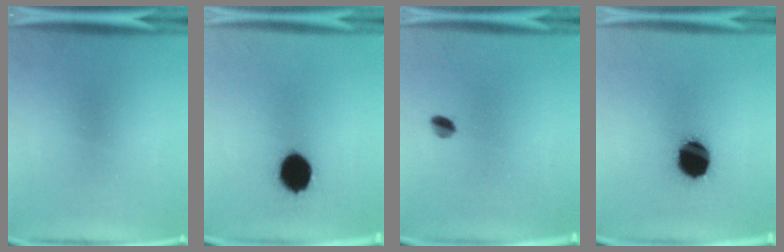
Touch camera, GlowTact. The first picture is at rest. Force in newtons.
{"total": 12.3}
{"total": 2.5}
{"total": 14.7}